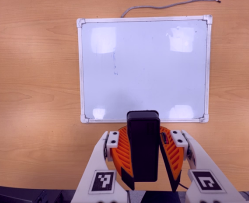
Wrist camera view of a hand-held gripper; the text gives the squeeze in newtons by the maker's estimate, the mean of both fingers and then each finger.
{"total": 11.4, "left": 10.8, "right": 12.1}